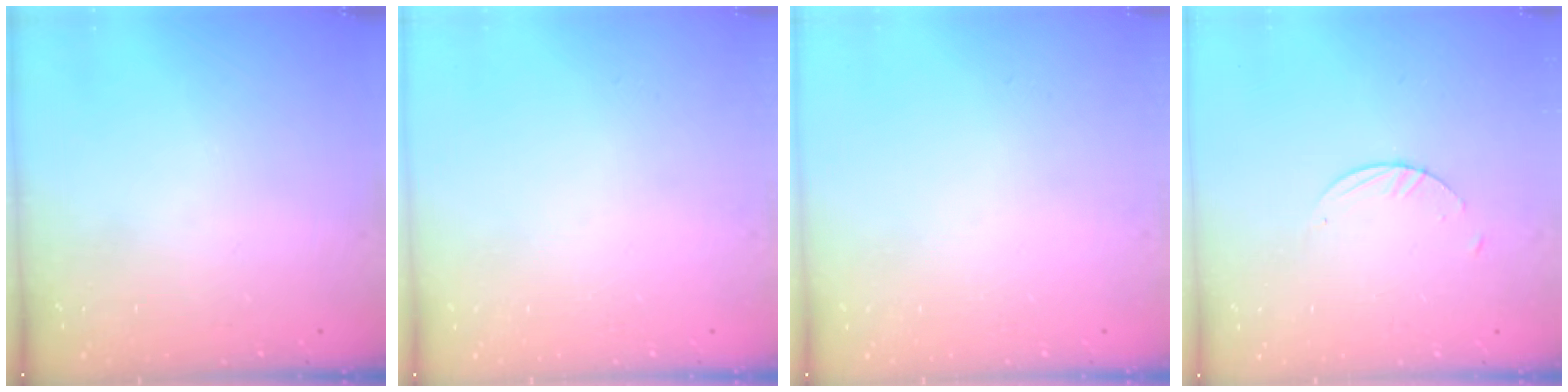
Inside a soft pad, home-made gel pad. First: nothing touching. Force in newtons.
{"total": 0.0}
{"total": 0.0}
{"total": 2.1, "press": 2.1, "slide": 0.2}